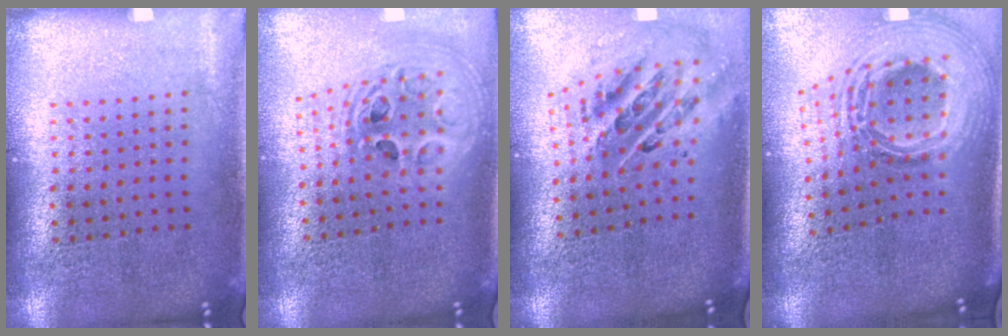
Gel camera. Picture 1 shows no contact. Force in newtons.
{"total": 2.3, "press": 1.8, "slide": 1.4}
{"total": 1.9, "press": 1.5, "slide": 1.2}
{"total": 3.0, "press": 2.0, "slide": 2.2}